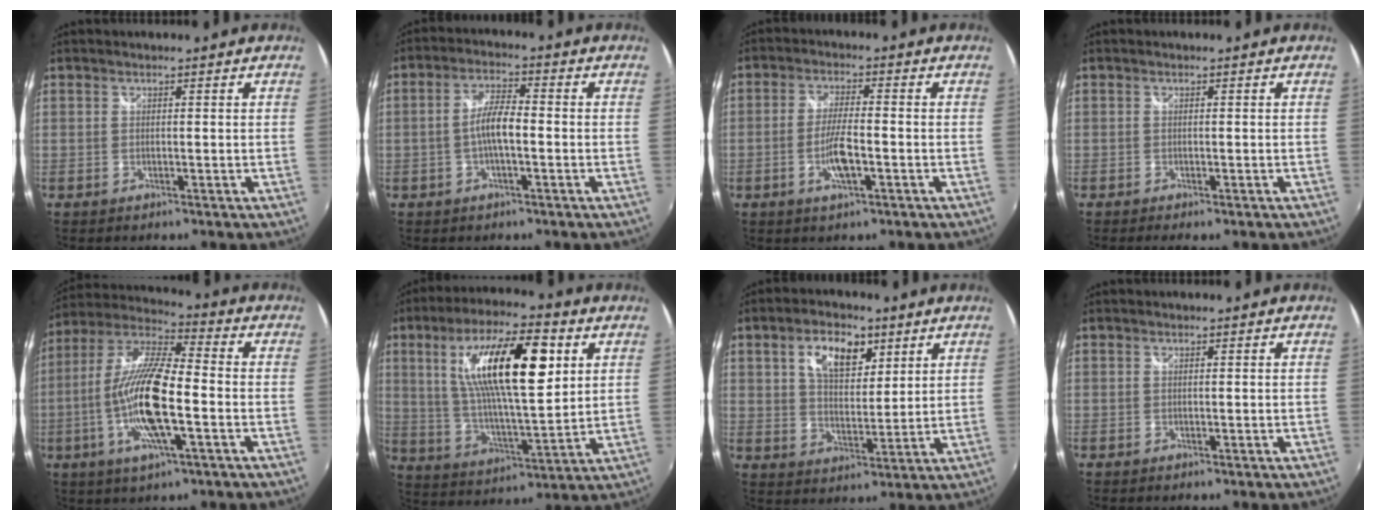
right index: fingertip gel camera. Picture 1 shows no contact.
{"total": 5.3, "force": [-1.3, 1.4, 5.0], "torque": [-0.098, 0.010, -0.023]}
{"total": 6.1, "force": [-2.2, 1.5, 5.5], "torque": [-0.111, -0.002, -0.040]}
{"total": 1.3, "force": [-1.1, 0.4, 0.7], "torque": [-0.016, -0.008, -0.018]}
{"total": 16.7, "force": [-4.0, 3.8, 15.7], "torque": [-0.311, -0.008, -0.082]}
{"total": 20.2, "force": [6.8, 6.0, 18.1], "torque": [-0.320, 0.013, 0.119]}
{"total": 9.6, "force": [4.6, 5.2, 6.7], "torque": [-0.114, 0.013, 0.079]}
{"total": 0.0}